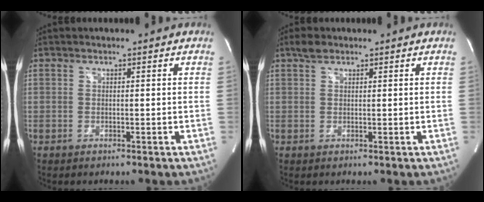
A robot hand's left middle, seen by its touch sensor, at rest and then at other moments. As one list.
[{"total": 1.8, "force": [1.4, 0.9, 0.8], "torque": [-0.022, 0.011, 0.026]}]